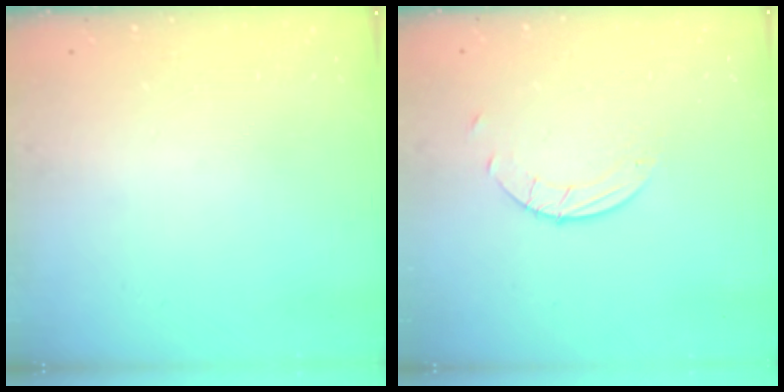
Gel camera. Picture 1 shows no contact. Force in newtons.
{"total": 2.7, "press": 2.7, "slide": 0.3}